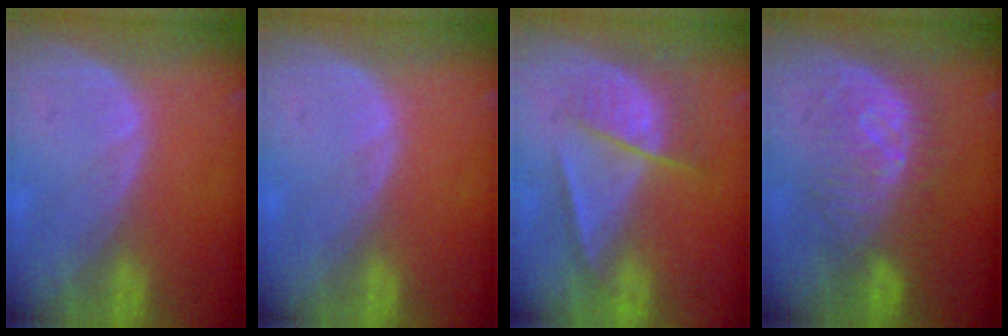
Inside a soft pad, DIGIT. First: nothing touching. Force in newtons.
{"total": 0.0}
{"total": 7.1, "press": 6.0, "slide": 3.8}
{"total": 7.8, "press": 7.7, "slide": 1.1}